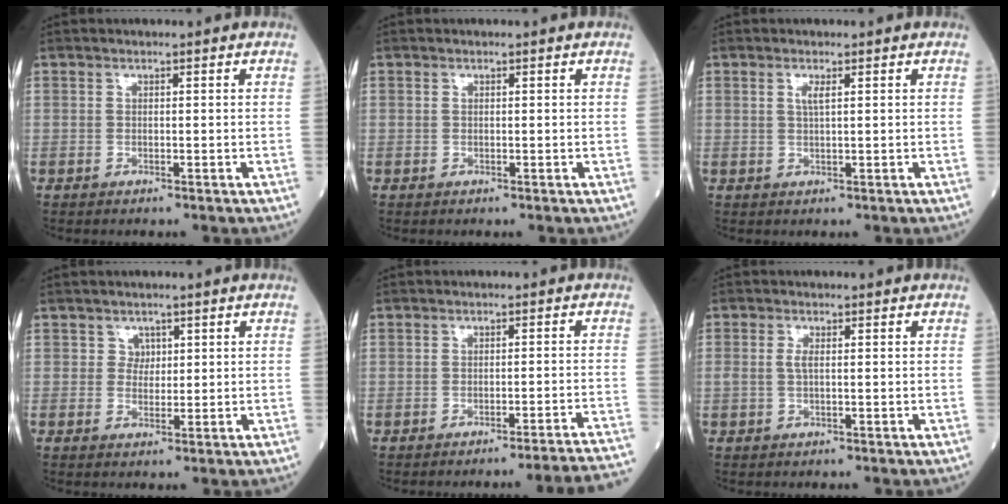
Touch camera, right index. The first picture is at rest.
{"total": 0.0}
{"total": 1.4, "force": [0.6, 0.1, 1.3], "torque": [-0.033, -0.001, 0.010]}
{"total": 1.7, "force": [0.8, 1.5, 0.4], "torque": [0.003, -0.003, 0.008]}
{"total": 11.2, "force": [-10.6, -2.7, 2.6], "torque": [-0.001, -0.018, -0.124]}
{"total": 1.3, "force": [0.1, 0.4, 1.2], "torque": [-0.032, 0.000, 0.001]}